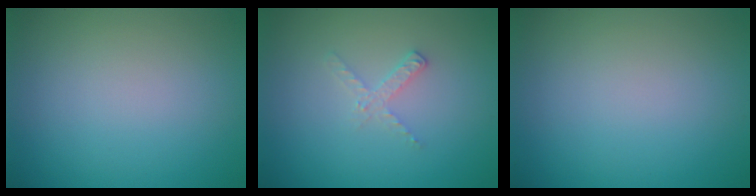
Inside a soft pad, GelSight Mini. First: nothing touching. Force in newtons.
{"total": 1.4, "press": 1.4, "slide": 0.1}
{"total": 0.0}